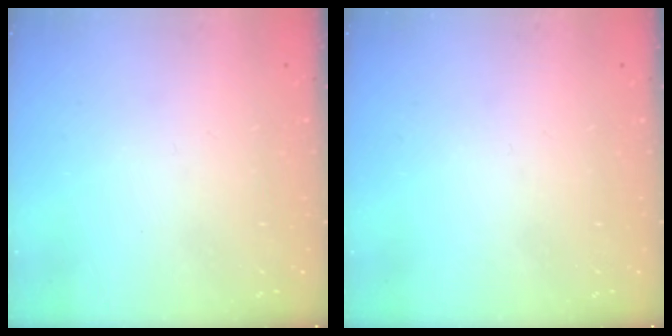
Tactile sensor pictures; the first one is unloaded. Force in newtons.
{"total": 0.0}